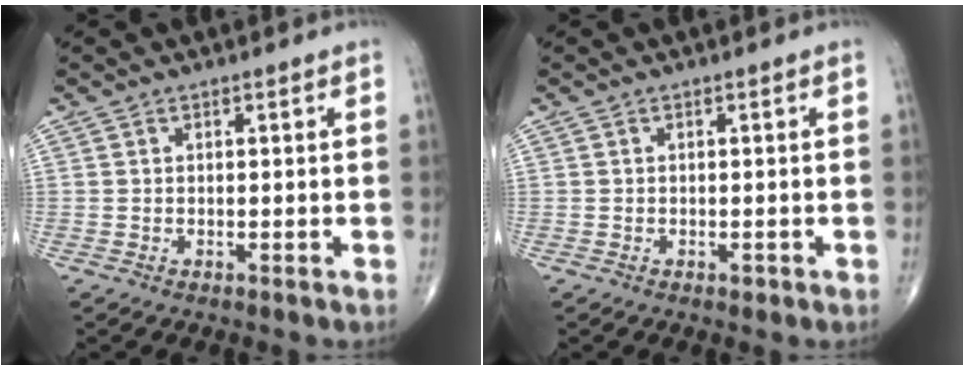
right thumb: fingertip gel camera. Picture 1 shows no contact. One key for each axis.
{"total": 0.7, "fx": -0.4, "fy": 0.4, "fz": 0.5, "tx": -0.005, "ty": 0.000, "tz": -0.007}